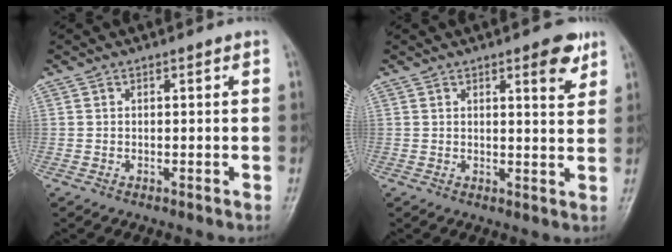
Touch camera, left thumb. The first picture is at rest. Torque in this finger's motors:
{"motor_torque": [2.80, 2.20, 0.39, -0.61, 0.04]}